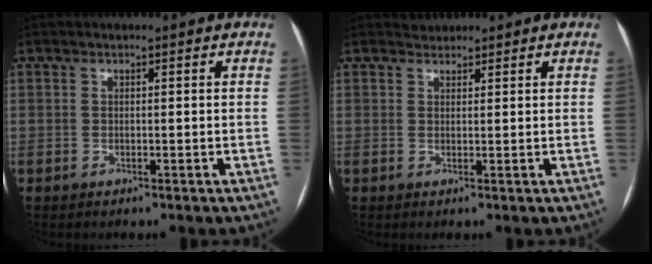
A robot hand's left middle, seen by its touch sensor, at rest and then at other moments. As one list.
[{"total": 1.3, "force": [1.2, 0.5, -0.3], "torque": [0.002, 0.007, 0.018]}]